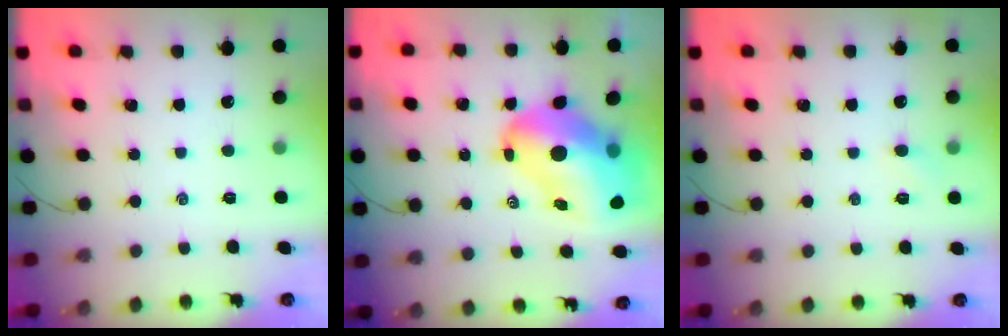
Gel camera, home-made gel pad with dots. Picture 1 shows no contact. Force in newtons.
{"total": 18.9, "press": 18.1, "slide": 5.5}
{"total": 2.2, "press": 2.1, "slide": 0.6}